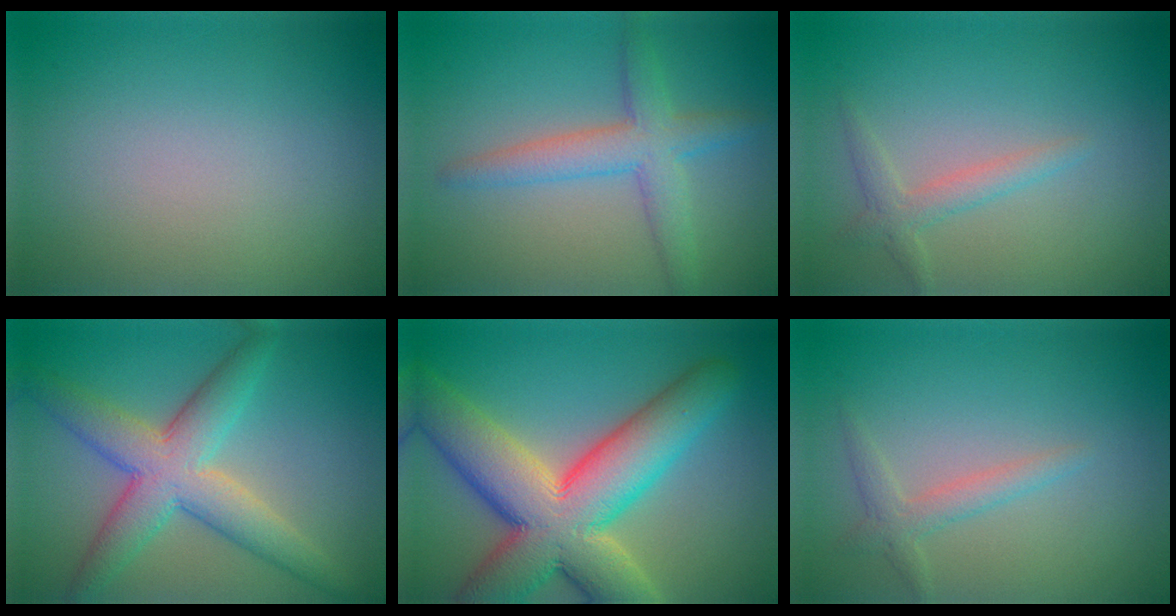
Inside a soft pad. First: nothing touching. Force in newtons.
{"total": 4.1, "press": 4.1, "slide": 0.1}
{"total": 1.9, "press": 1.9, "slide": 0.1}
{"total": 6.5, "press": 6.5, "slide": 0.3}
{"total": 12.6, "press": 12.6, "slide": 1.1}
{"total": 1.9, "press": 1.9, "slide": 0.1}